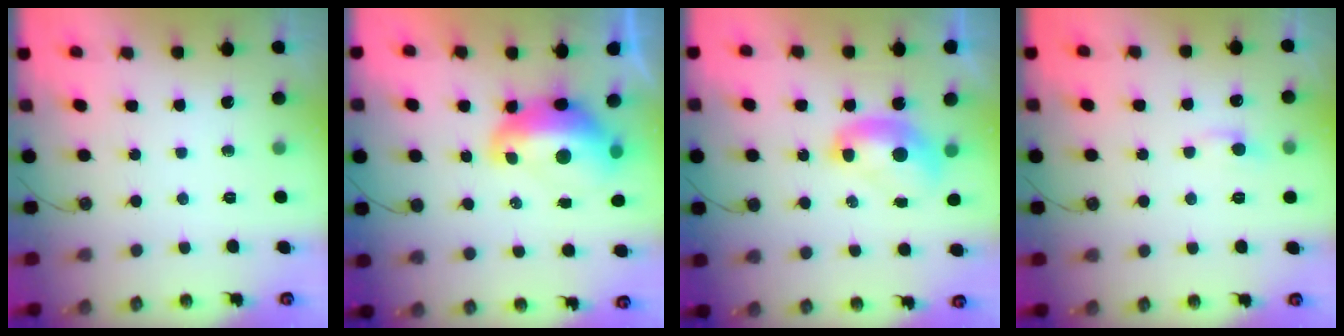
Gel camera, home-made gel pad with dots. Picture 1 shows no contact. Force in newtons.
{"total": 4.7, "press": 4.6, "slide": 1.3}
{"total": 2.1, "press": 2.1, "slide": 0.2}
{"total": 0.6, "press": 0.0, "slide": 0.6}